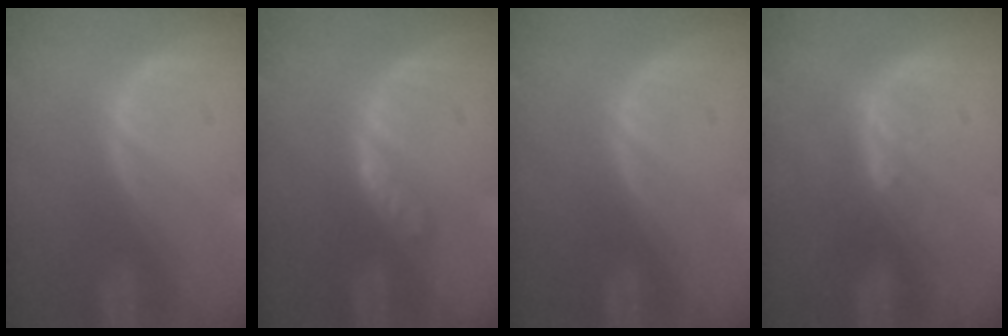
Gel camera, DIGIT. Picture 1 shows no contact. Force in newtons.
{"total": 2.4, "press": 2.4, "slide": 0.2}
{"total": 0.0}
{"total": 2.0, "press": 1.9, "slide": 0.7}